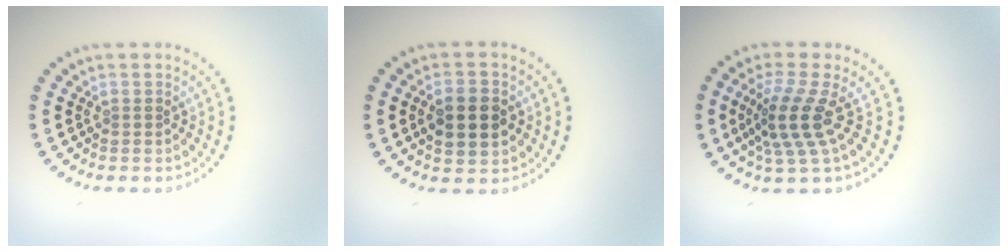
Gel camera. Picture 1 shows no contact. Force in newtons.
{"total": 4.3, "press": 4.3, "slide": 0.2}
{"total": 4.1, "press": 2.9, "slide": 2.9}